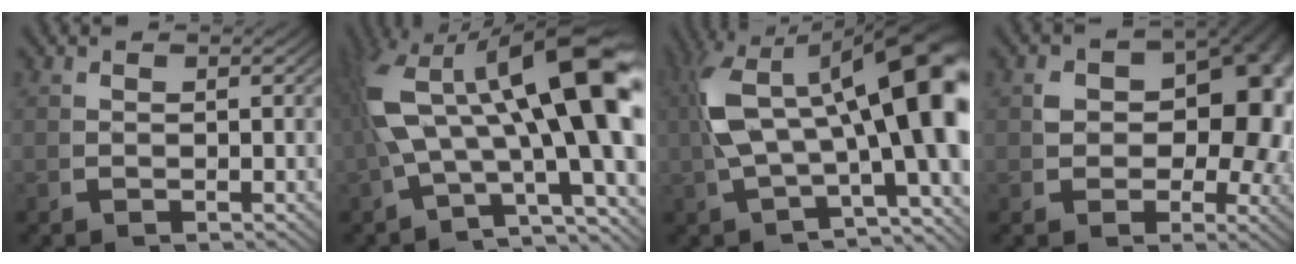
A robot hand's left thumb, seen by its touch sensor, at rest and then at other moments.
{"total": 17.7, "force": [0.9, 9.2, 15.1], "torque": [-0.252, -0.011, 0.017]}
{"total": 16.3, "force": [0.6, 7.9, 14.2], "torque": [-0.220, -0.004, 0.013]}
{"total": 11.5, "force": [0.2, 8.0, 8.2], "torque": [-0.123, -0.030, 0.017]}